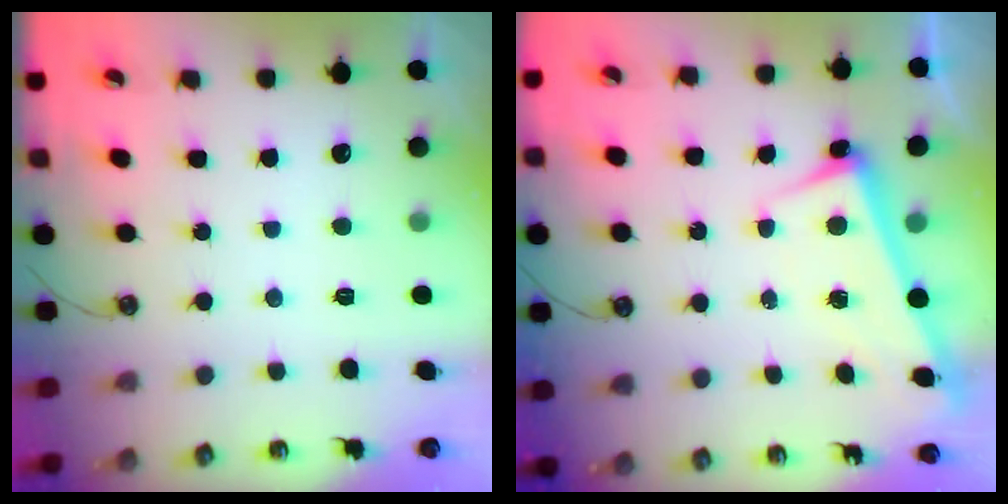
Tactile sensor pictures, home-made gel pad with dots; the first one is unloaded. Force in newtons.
{"total": 2.7, "press": 2.6, "slide": 0.7}